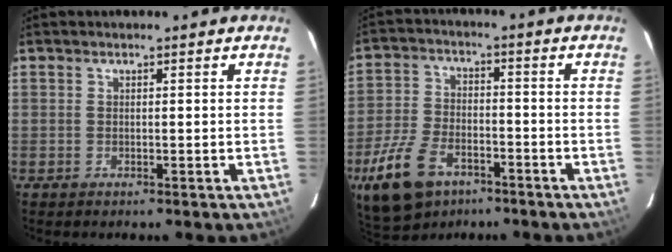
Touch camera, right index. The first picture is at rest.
{"total": 13.7, "force": [-8.0, 7.7, 7.9], "torque": [-0.191, -0.013, -0.144]}